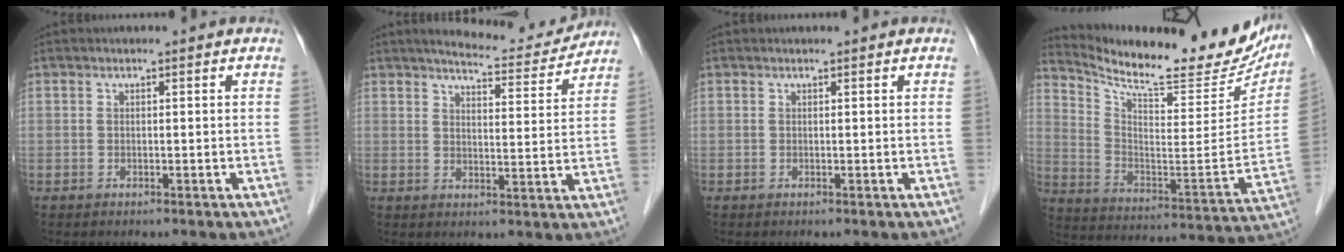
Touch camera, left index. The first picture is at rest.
{"total": 9.2, "force": [8.9, 1.1, 2.3], "torque": [-0.036, -0.006, 0.117]}
{"total": 0.0}
{"total": 24.1, "force": [21.4, 4.9, 10.0], "torque": [-0.166, -0.054, 0.302]}